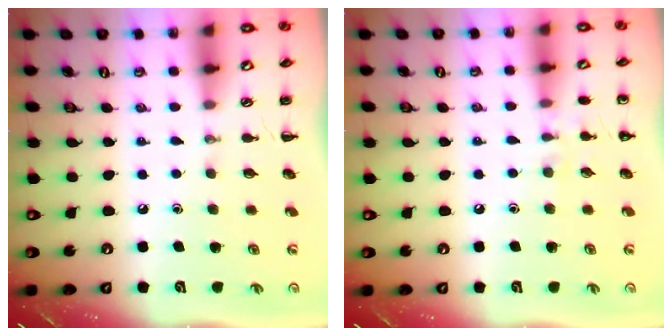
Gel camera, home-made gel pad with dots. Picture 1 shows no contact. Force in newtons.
{"total": 6.6, "press": 6.3, "slide": 1.9}